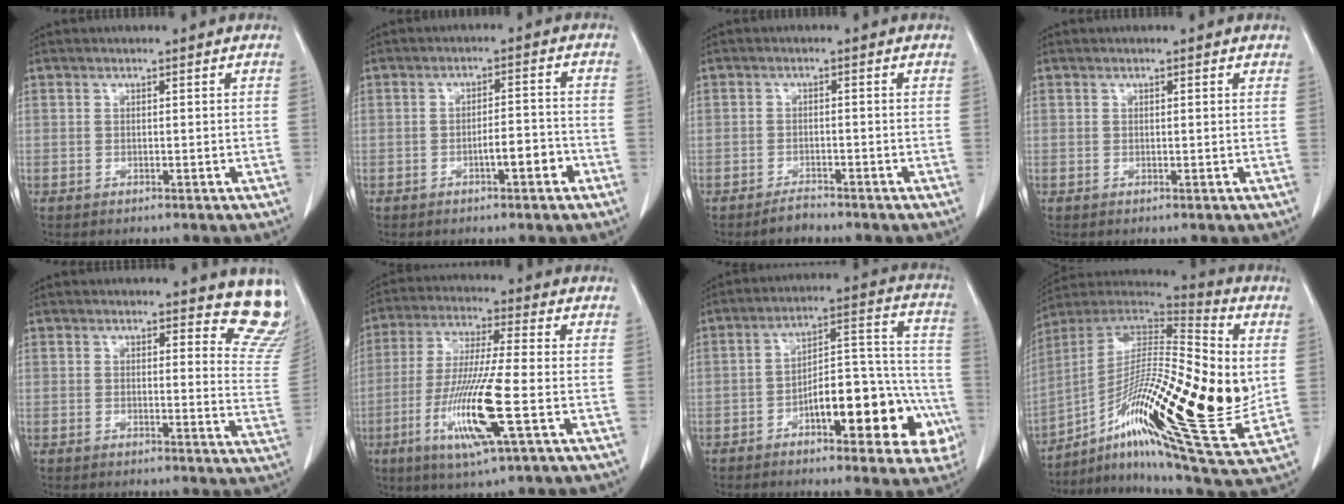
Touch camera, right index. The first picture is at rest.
{"total": 4.1, "force": [-2.1, 0.8, 3.5], "torque": [-0.046, 0.008, -0.030]}
{"total": 2.0, "force": [-1.8, 0.5, 0.5], "torque": [-0.003, 0.001, -0.029]}
{"total": 0.5, "force": [0.4, 0.2, 0.3], "torque": [-0.005, 0.002, 0.003]}
{"total": 7.6, "force": [7.2, 1.8, 1.8], "torque": [0.015, -0.050, 0.046]}
{"total": 13.5, "force": [-4.3, 0.2, 12.9], "torque": [-0.259, -0.022, -0.081]}
{"total": 17.1, "force": [-6.7, 5.8, 14.6], "torque": [-0.184, 0.040, -0.088]}
{"total": 28.3, "force": [-2.3, 5.2, 27.7], "torque": [-0.464, -0.003, -0.048]}